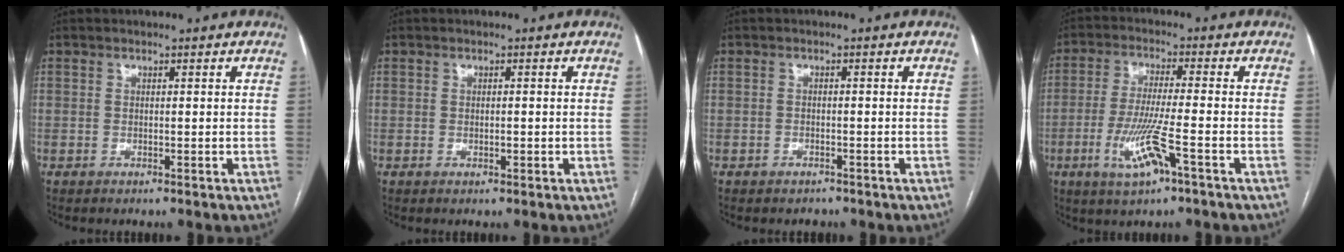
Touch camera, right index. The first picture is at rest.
{"total": 0.9, "force": [-0.2, 0.4, 0.8], "torque": [-0.014, 0.000, -0.001]}
{"total": 1.6, "force": [-1.3, 1.0, 0.1], "torque": [-0.008, 0.003, -0.015]}
{"total": 8.7, "force": [-3.7, 0.5, 7.9], "torque": [-0.162, -0.013, -0.067]}